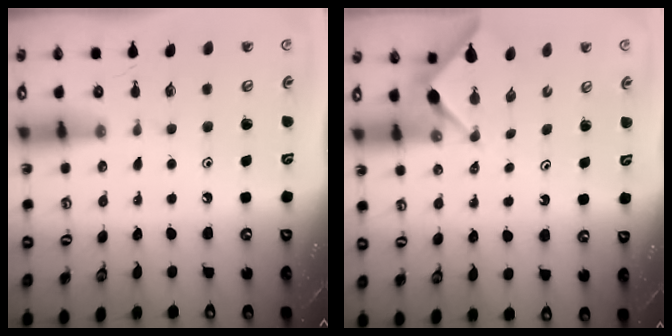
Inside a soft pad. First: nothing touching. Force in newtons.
{"total": 2.8, "press": 2.8, "slide": 0.4}